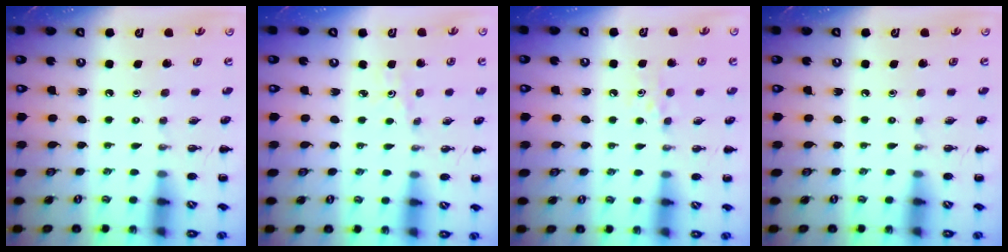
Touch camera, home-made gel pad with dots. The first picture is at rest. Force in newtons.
{"total": 1.7, "press": 1.6, "slide": 0.6}
{"total": 3.6, "press": 3.4, "slide": 1.4}
{"total": 0.0}